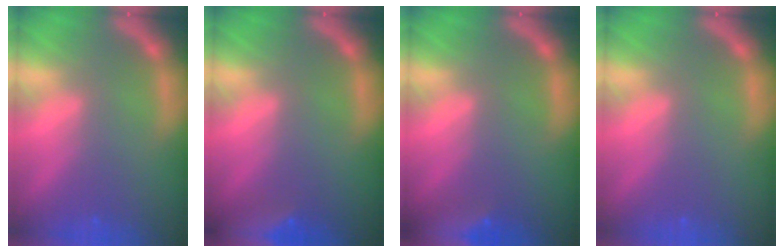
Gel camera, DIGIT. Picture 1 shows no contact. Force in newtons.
{"total": 9.4}
{"total": 10.0}
{"total": 0.0}